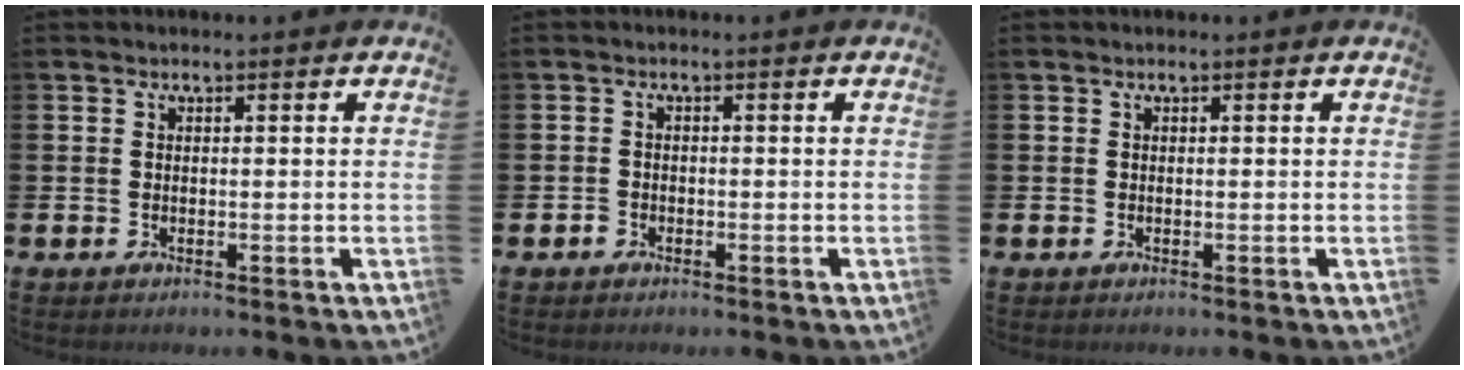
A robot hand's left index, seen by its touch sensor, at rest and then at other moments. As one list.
[{"total": 1.1, "force": [-0.8, 0.7, 0.1], "torque": [-0.003, 0.002, -0.019]}, {"total": 0.0}]